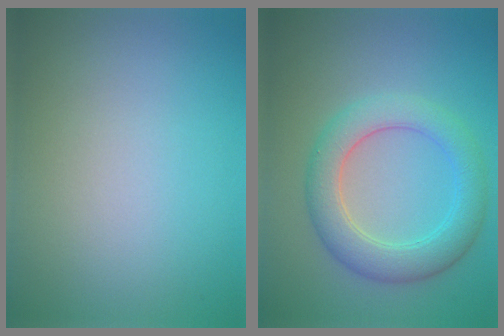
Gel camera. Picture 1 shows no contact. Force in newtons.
{"total": 4.9, "press": 4.9, "slide": 0.4}